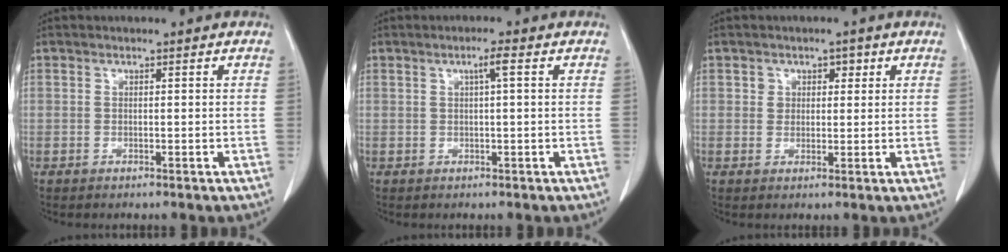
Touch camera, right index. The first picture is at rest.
{"total": 2.3, "force": [0.8, 0.2, 2.2], "torque": [-0.040, 0.005, 0.015]}
{"total": 3.1, "force": [1.2, 2.4, 1.5], "torque": [-0.020, 0.010, 0.020]}